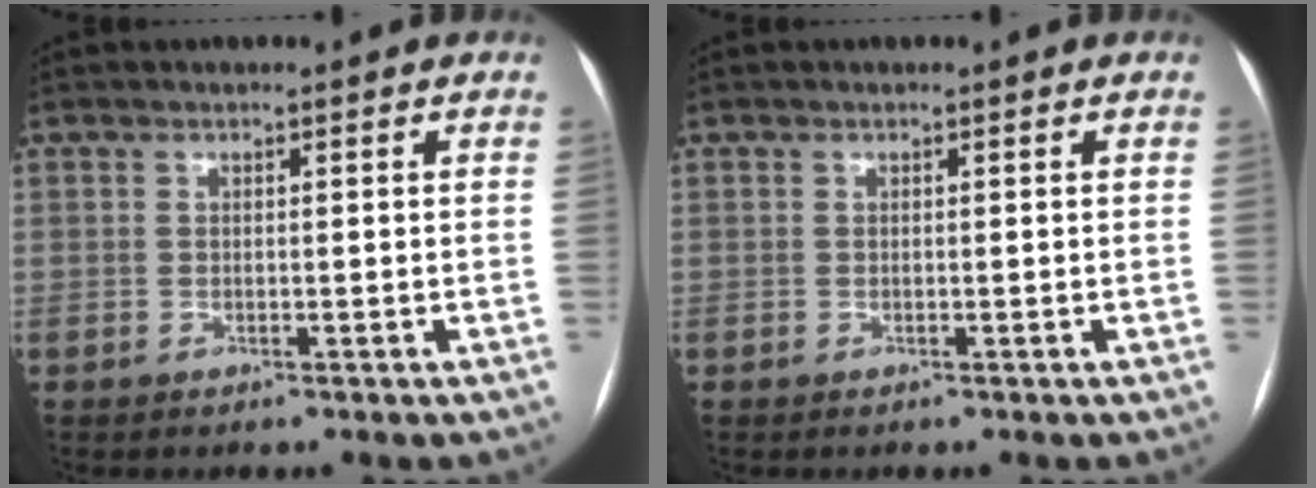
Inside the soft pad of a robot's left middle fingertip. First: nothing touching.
{"total": 0.0}